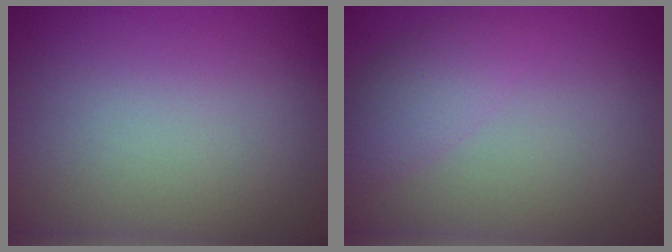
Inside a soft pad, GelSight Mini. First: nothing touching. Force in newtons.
{"total": 2.5, "press": 2.5, "slide": 0.1}